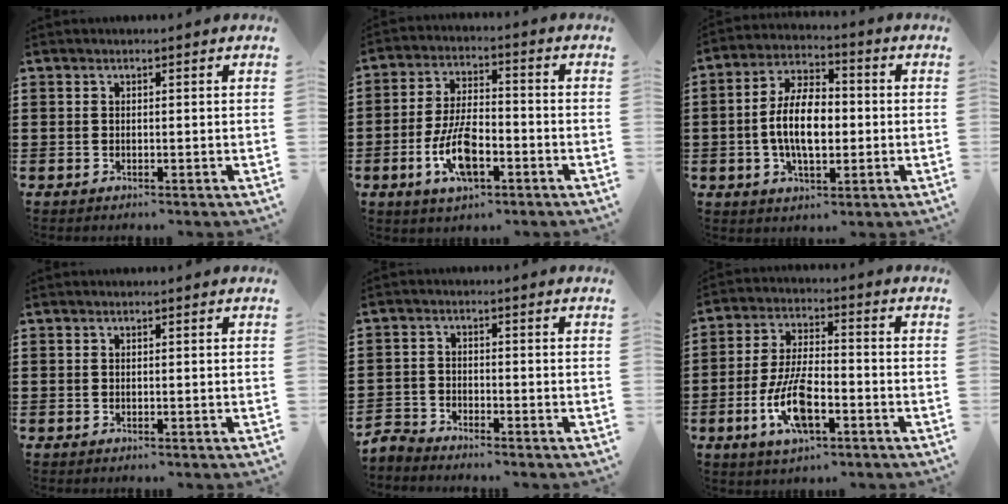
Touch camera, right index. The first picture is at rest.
{"total": 9.3, "force": [-3.5, 4.1, 7.6], "torque": [-0.170, -0.004, -0.067]}
{"total": 9.3, "force": [-0.8, 4.7, 7.9], "torque": [-0.161, 0.005, -0.022]}
{"total": 0.0}
{"total": 2.9, "force": [-2.8, 0.4, -0.1], "torque": [-0.013, -0.001, -0.064]}
{"total": 10.0, "force": [-3.7, 3.9, 8.4], "torque": [-0.182, -0.006, -0.068]}